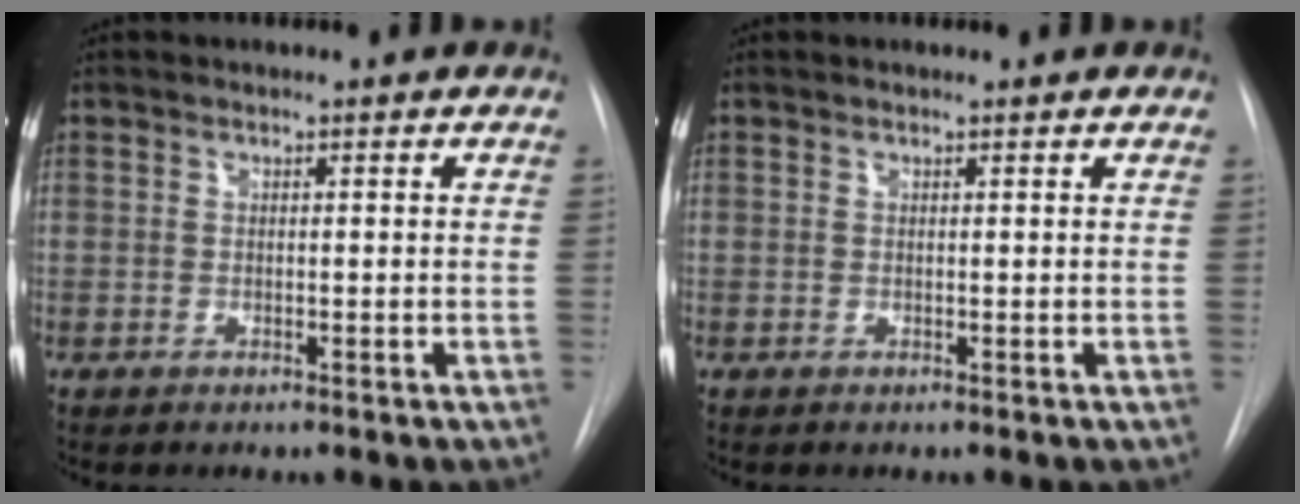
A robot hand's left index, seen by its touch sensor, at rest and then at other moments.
{"total": 0.5, "force": [0.5, 0.0, 0.1], "torque": [-0.002, 0.002, 0.007]}